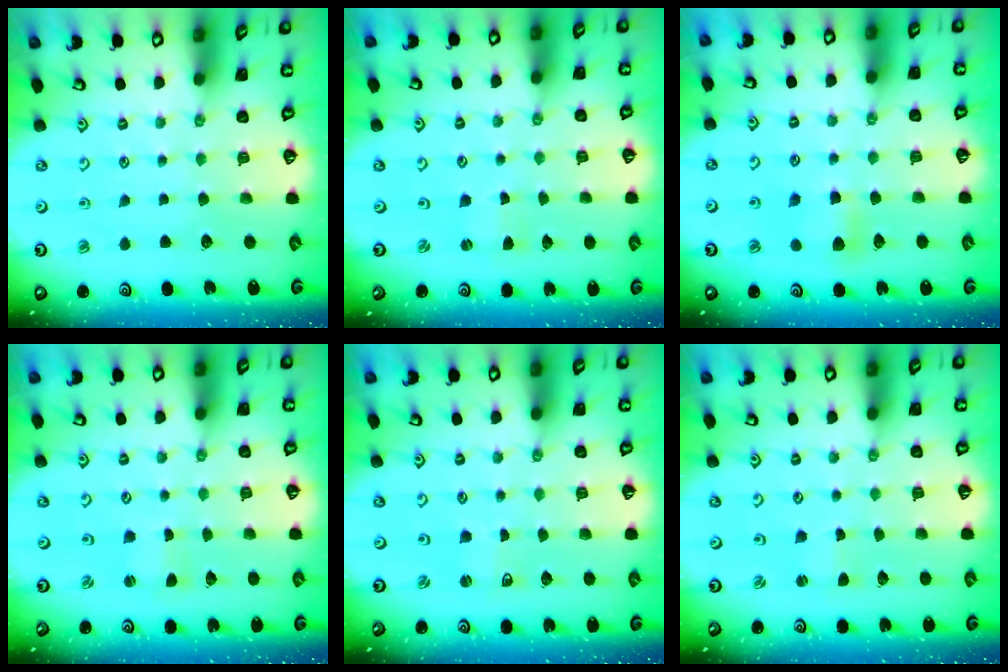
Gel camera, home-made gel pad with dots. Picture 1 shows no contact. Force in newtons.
{"total": 1.3, "press": 1.2, "slide": 0.2}
{"total": 6.2, "press": 6.2, "slide": 0.8}
{"total": 0.7, "press": 0.7, "slide": 0.1}
{"total": 1.2, "press": 1.2, "slide": 0.0}
{"total": 1.1, "press": 1.1, "slide": 0.2}